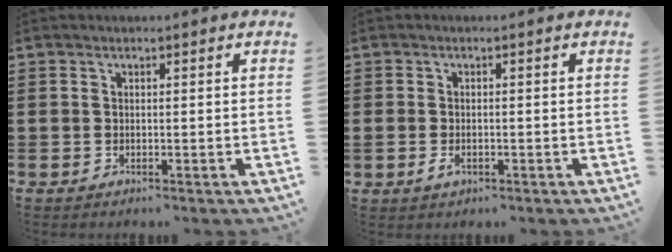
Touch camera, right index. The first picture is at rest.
{"total": 1.6, "force": [-0.6, 0.8, 1.2], "torque": [-0.033, -0.006, -0.013]}